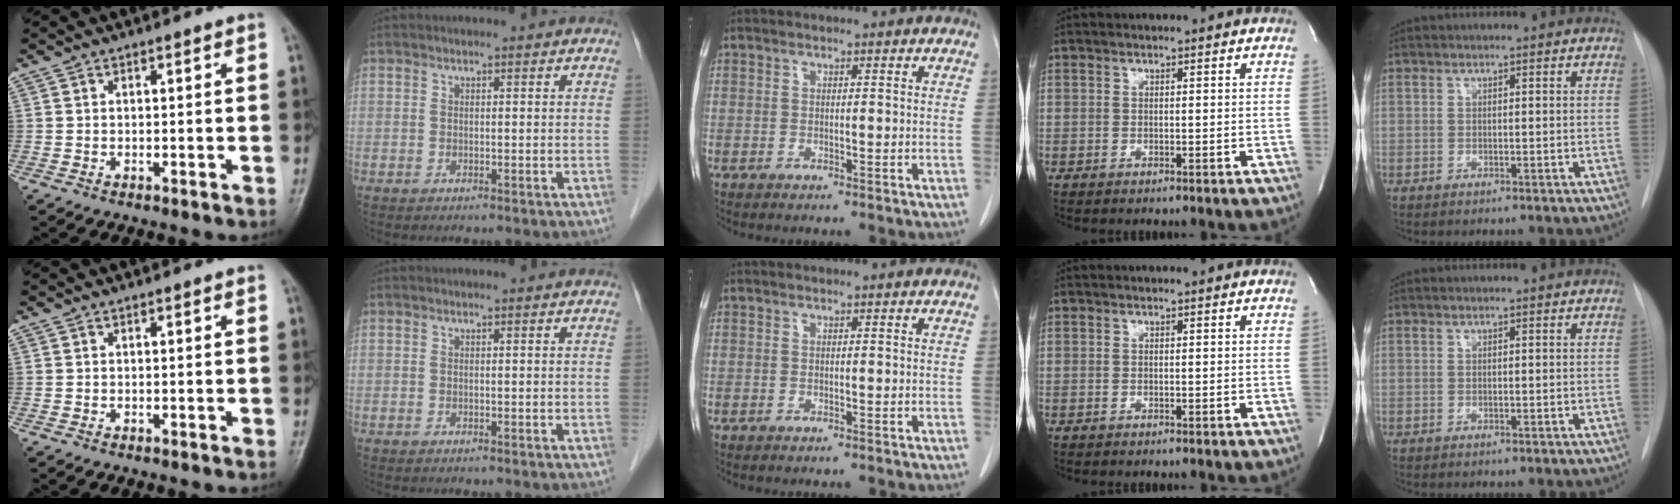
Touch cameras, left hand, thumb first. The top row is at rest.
{}